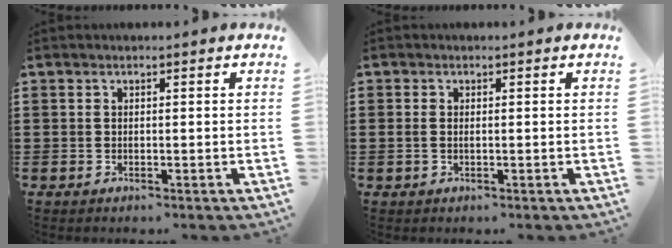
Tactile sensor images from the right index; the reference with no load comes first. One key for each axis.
{"total": 0.7, "fx": 0.0, "fy": 0.3, "fz": 0.6, "tx": -0.010, "ty": 0.002, "tz": 0.000}